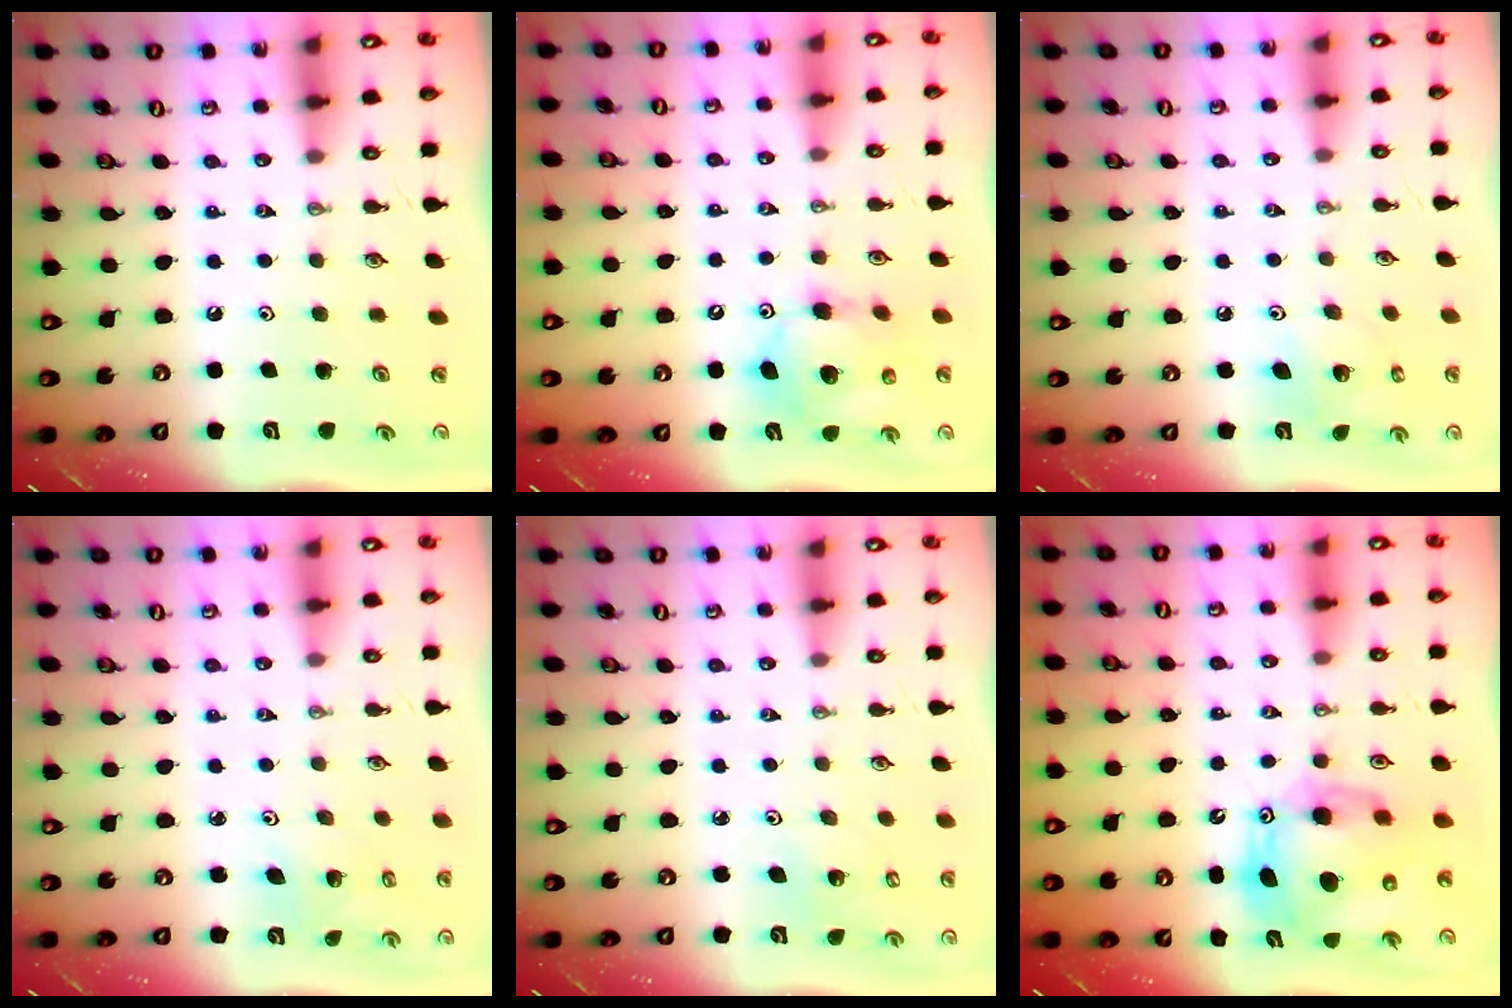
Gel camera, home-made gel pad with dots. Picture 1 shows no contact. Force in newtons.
{"total": 12.2, "press": 11.9, "slide": 2.4}
{"total": 6.2, "press": 6.2, "slide": 0.4}
{"total": 2.8, "press": 2.8, "slide": 0.2}
{"total": 3.4, "press": 3.4, "slide": 0.2}
{"total": 13.9, "press": 13.8, "slide": 1.3}